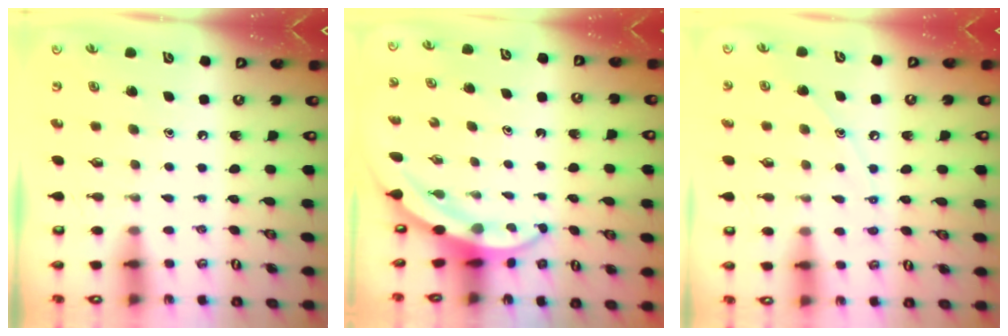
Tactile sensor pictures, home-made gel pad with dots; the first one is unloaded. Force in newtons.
{"total": 4.8, "press": 4.7, "slide": 0.2}
{"total": 6.7, "press": 6.7, "slide": 0.5}